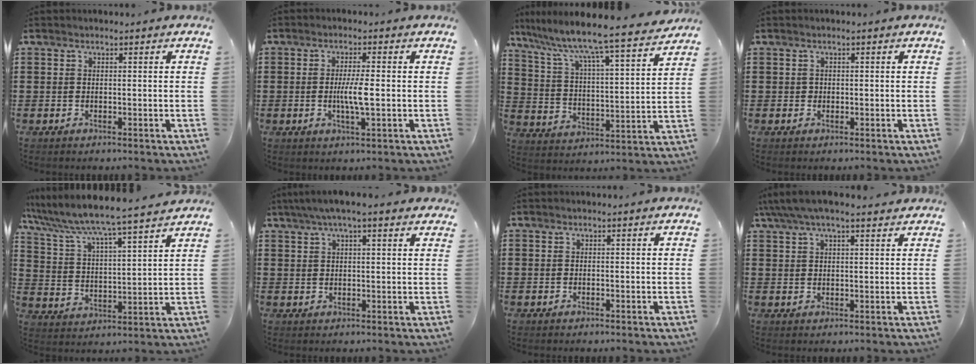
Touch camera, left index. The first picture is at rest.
{"total": 4.4, "force": [-0.3, 0.6, 4.3], "torque": [-0.084, -0.003, -0.010]}
{"total": 7.6, "force": [6.8, -0.7, 3.3], "torque": [-0.096, -0.061, 0.104]}
{"total": 0.7, "force": [0.1, 0.6, 0.1], "torque": [-0.006, 0.005, 0.000]}
{"total": 5.6, "force": [5.2, -0.7, 1.8], "torque": [-0.062, -0.046, 0.080]}
{"total": 4.5, "force": [3.2, 0.6, 3.1], "torque": [-0.067, 0.000, 0.056]}
{"total": 0.0}
{"total": 4.5, "force": [3.4, 1.3, 2.7], "torque": [-0.062, 0.003, 0.061]}